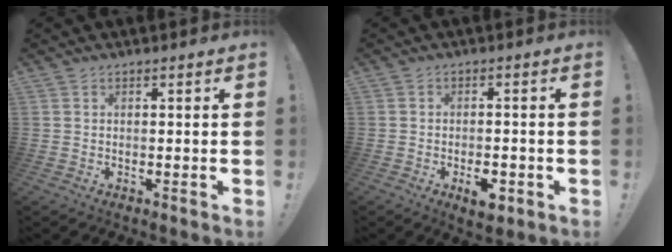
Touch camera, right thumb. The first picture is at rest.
{"total": 5.7, "force": [-2.7, 2.5, 4.4], "torque": [-0.054, 0.003, -0.042]}